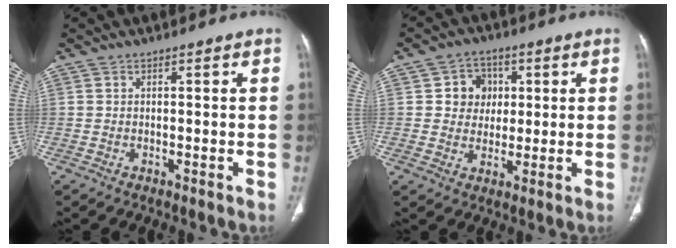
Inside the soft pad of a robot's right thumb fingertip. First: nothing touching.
{"total": 6.9, "force": [1.4, 6.3, 2.6], "torque": [-0.001, 0.003, 0.021]}